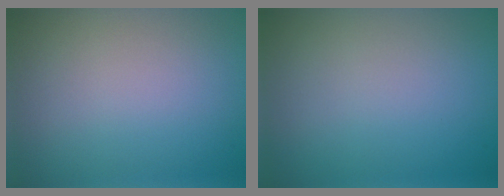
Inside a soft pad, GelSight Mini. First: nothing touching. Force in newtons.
{"total": 0.0}